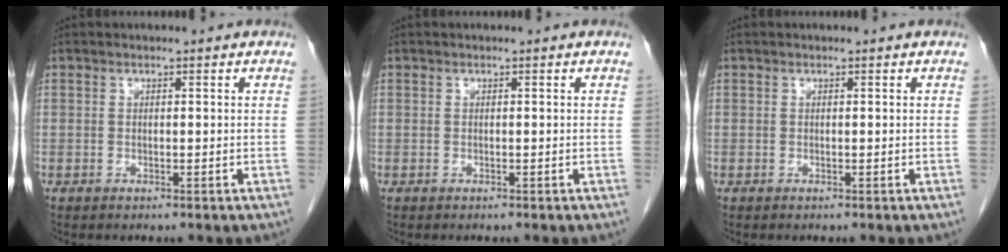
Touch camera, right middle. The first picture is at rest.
{"total": 0.0}
{"total": 0.0}